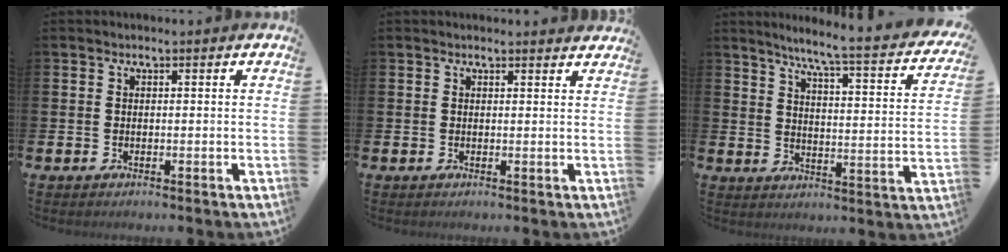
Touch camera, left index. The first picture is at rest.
{"total": 0.9, "force": [0.9, 0.0, 0.1], "torque": [0.005, -0.004, 0.015]}
{"total": 6.3, "force": [5.4, -0.1, 3.1], "torque": [-0.067, -0.052, 0.081]}